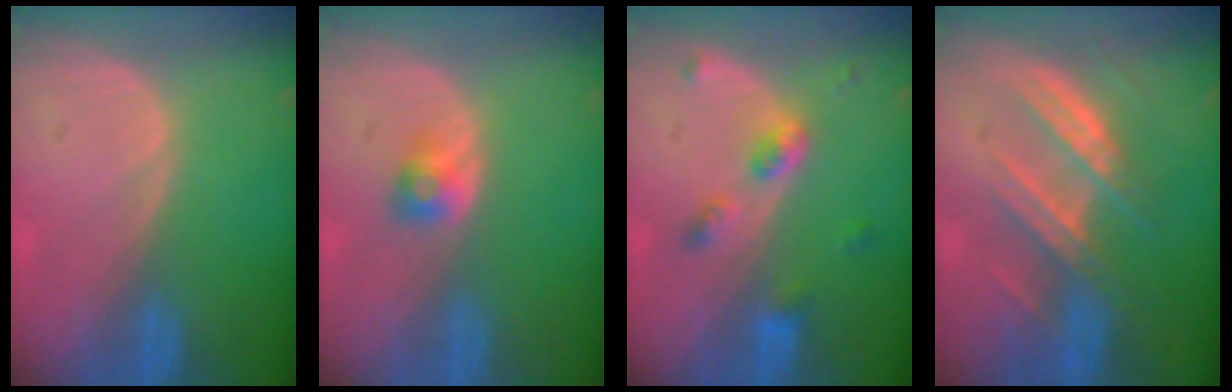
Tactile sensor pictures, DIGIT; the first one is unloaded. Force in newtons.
{"total": 2.5, "press": 2.3, "slide": 1.1}
{"total": 4.2, "press": 4.1, "slide": 0.8}
{"total": 7.4, "press": 7.2, "slide": 1.9}